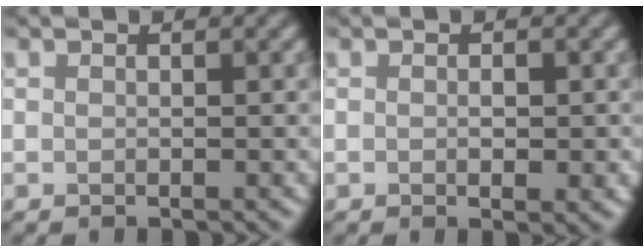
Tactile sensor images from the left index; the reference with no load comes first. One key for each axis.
{"total": 1.7, "fx": -0.9, "fy": 0.2, "fz": 1.4, "tx": -0.025, "ty": 0.002, "tz": 0.002}